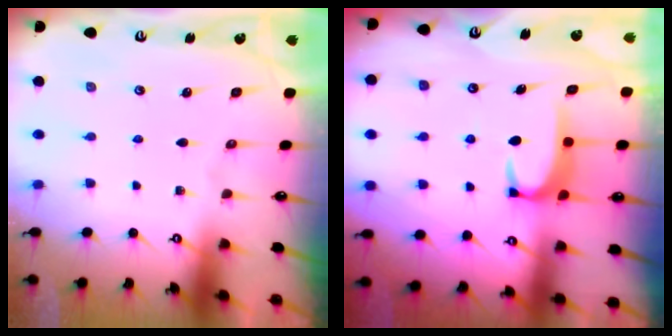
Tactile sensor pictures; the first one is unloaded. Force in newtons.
{"total": 2.2, "press": 2.1, "slide": 0.5}